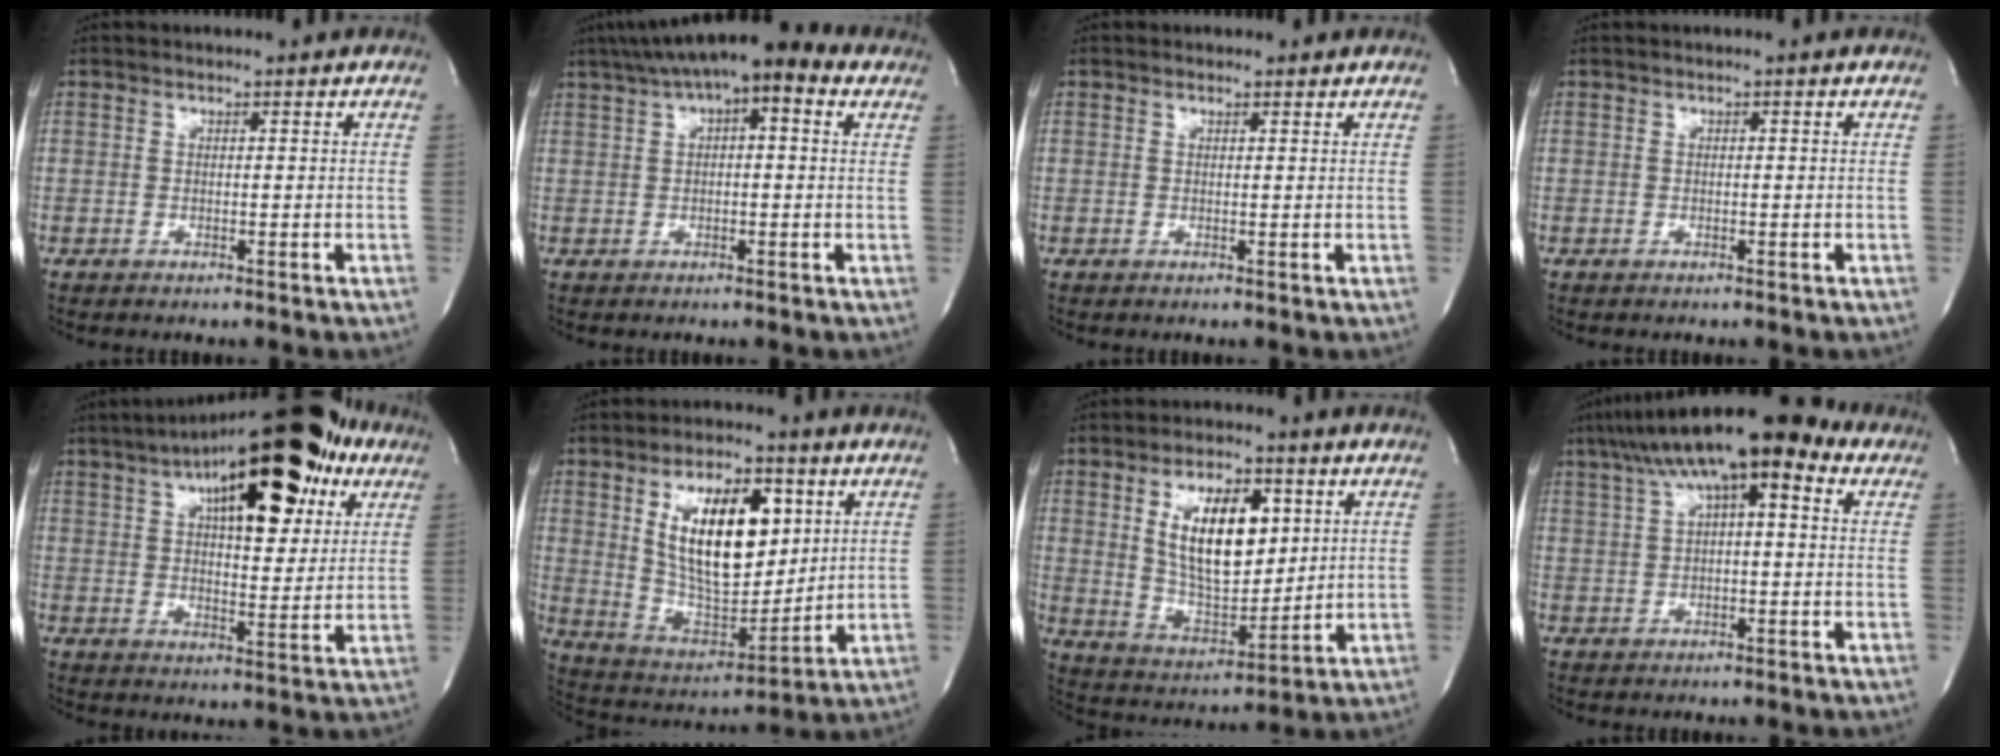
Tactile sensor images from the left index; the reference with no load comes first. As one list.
[{"total": 12.8, "force": [7.3, 3.8, 9.8], "torque": [-0.162, 0.048, 0.109]}, {"total": 0.8, "force": [0.6, 0.5, 0.2], "torque": [-0.011, 0.000, 0.009]}, {"total": 0.0}, {"total": 22.8, "force": [11.6, 7.7, 18.0], "torque": [-0.285, 0.038, 0.169]}, {"total": 16.4, "force": [5.2, 6.8, 14.0], "torque": [-0.252, -0.001, 0.096]}, {"total": 13.4, "force": [4.2, 5.7, 11.4], "torque": [-0.208, -0.008, 0.078]}, {"total": 15.4, "force": [8.2, 4.4, 12.3], "torque": [-0.213, 0.049, 0.129]}]